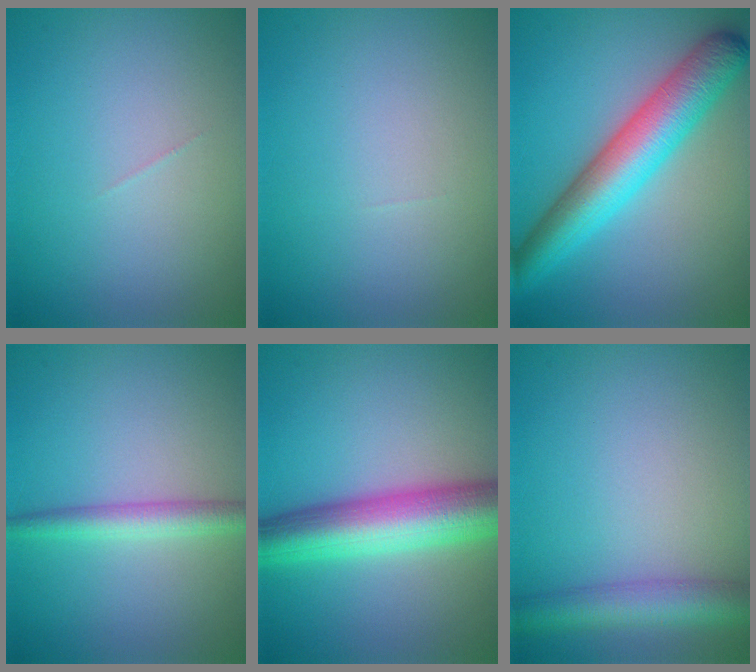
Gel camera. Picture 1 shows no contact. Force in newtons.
{"total": 0.0}
{"total": 7.4, "press": 7.4, "slide": 0.1}
{"total": 2.5, "press": 2.5, "slide": 0.1}
{"total": 8.3, "press": 8.2, "slide": 0.4}
{"total": 4.4, "press": 4.4, "slide": 0.1}